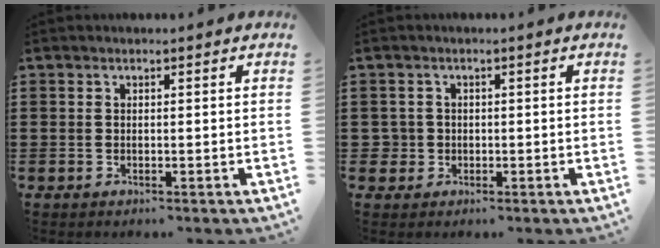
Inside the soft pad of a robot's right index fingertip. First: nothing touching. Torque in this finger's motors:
{"motor_torque": [1.07, 1.07, -0.01, -0.01]}